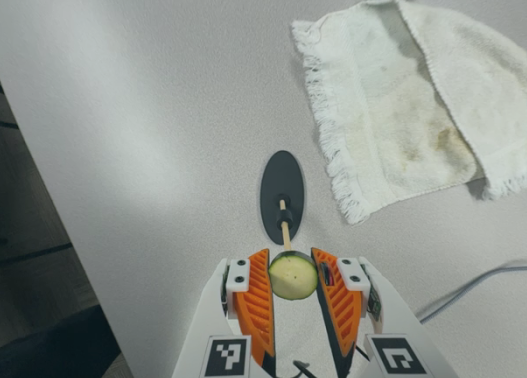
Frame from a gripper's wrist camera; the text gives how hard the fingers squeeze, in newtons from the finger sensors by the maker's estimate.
{"total": 12.5, "left": 13.0, "right": 11.9}